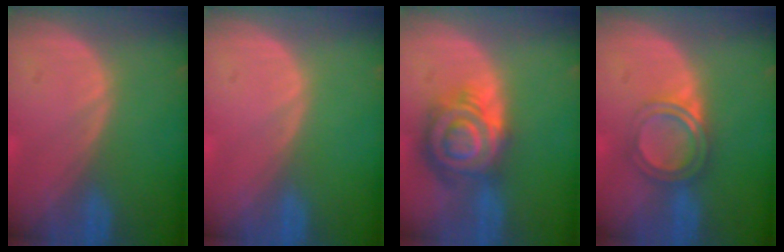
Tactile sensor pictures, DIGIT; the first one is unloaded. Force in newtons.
{"total": 0.0}
{"total": 9.0, "press": 8.9, "slide": 0.6}
{"total": 4.9, "press": 4.4, "slide": 2.1}